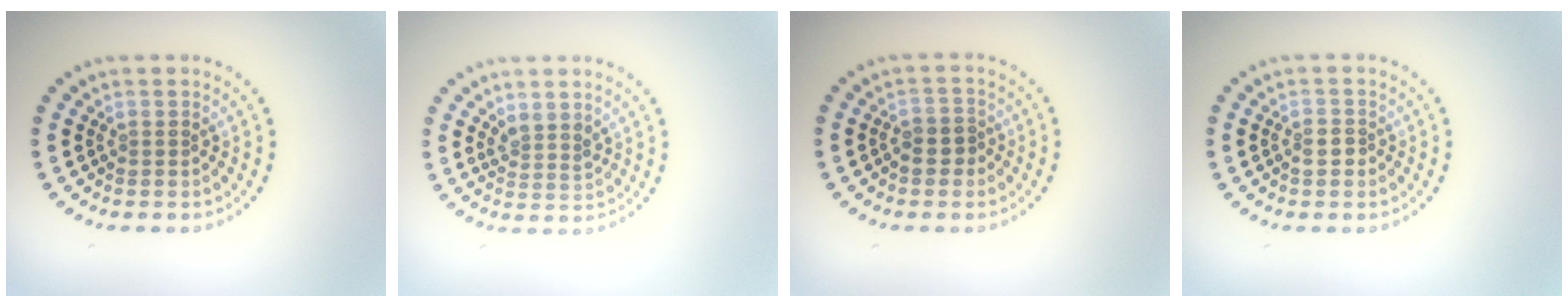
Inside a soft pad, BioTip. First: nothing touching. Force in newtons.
{"total": 1.8, "press": 1.5, "slide": 1.1}
{"total": 2.0, "press": 1.8, "slide": 0.8}
{"total": 1.3, "press": 1.2, "slide": 0.5}